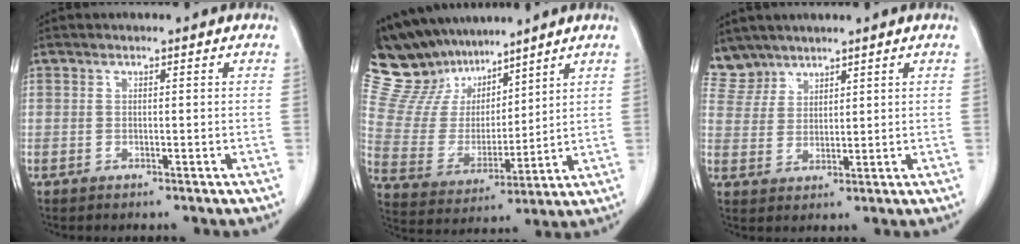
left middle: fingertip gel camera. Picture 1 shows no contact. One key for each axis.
{"total": 14.3, "fx": 12.5, "fy": 5.7, "fz": 4.0, "tx": -0.094, "ty": 0.024, "tz": 0.246}
{"total": 4.6, "fx": 4.2, "fy": 1.8, "fz": -0.6, "tx": 0.013, "ty": 0.003, "tz": 0.091}